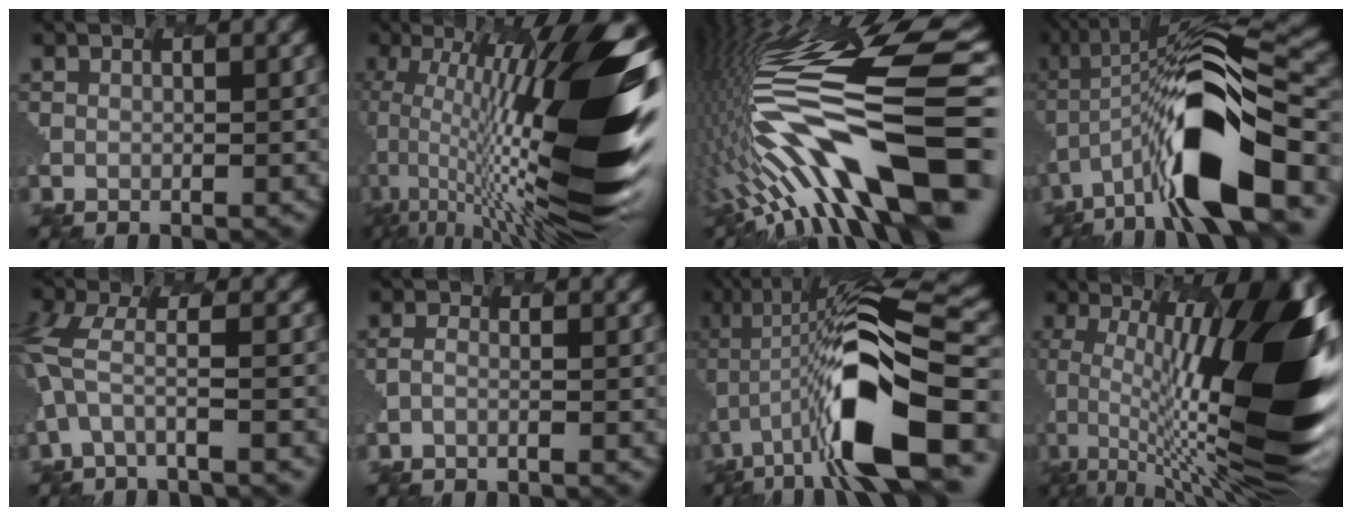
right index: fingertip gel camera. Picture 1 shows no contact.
{"total": 16.2, "force": [1.3, 3.7, 15.8], "torque": [-0.264, 0.040, 0.007]}
{"total": 13.6, "force": [-3.0, 2.7, 12.9], "torque": [-0.247, 0.035, -0.070]}
{"total": 12.3, "force": [-4.9, 3.8, 10.6], "torque": [-0.209, 0.022, -0.095]}
{"total": 2.5, "force": [-0.2, 0.5, 2.5], "torque": [-0.094, 0.014, -0.023]}
{"total": 1.2, "force": [-0.9, -0.3, -0.7], "torque": [0.007, 0.018, -0.030]}
{"total": 13.0, "force": [-3.0, 4.5, 11.9], "torque": [-0.227, 0.031, -0.068]}
{"total": 14.3, "force": [0.5, 3.3, 13.9], "torque": [-0.209, 0.035, -0.004]}